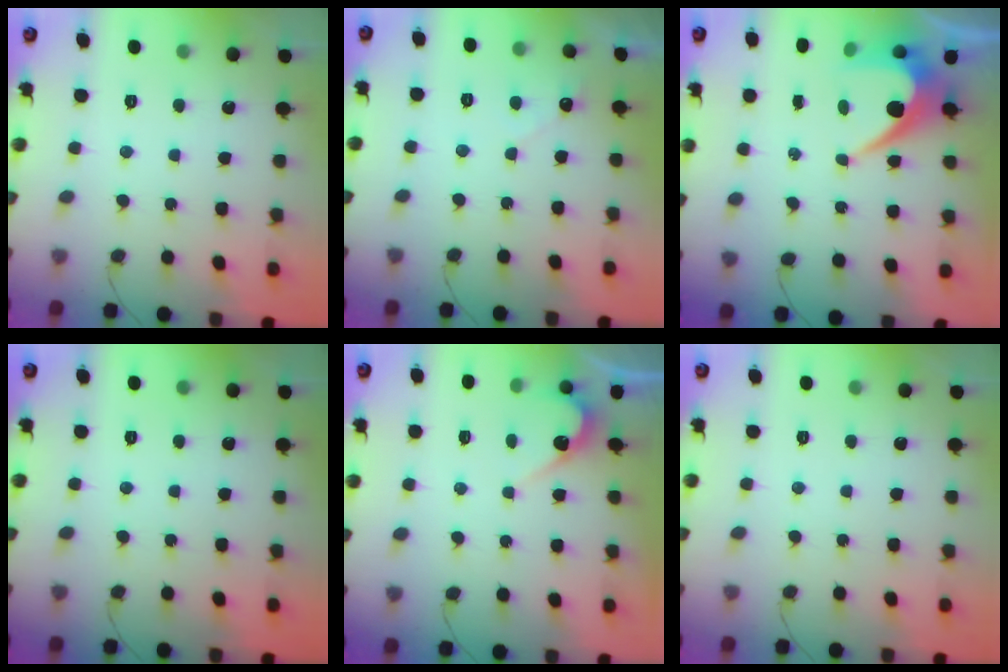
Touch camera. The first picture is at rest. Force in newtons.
{"total": 2.8, "press": 2.8, "slide": 0.2}
{"total": 8.0, "press": 7.9, "slide": 0.8}
{"total": 0.0}
{"total": 5.9, "press": 5.9, "slide": 0.2}
{"total": 0.0}